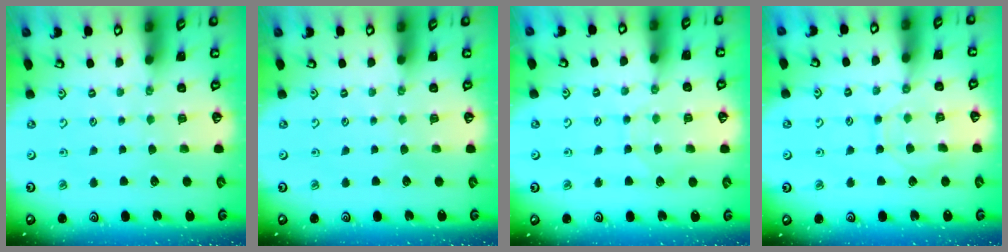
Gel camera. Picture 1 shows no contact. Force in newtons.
{"total": 0.0}
{"total": 5.7, "press": 5.7, "slide": 0.6}
{"total": 9.0, "press": 9.0, "slide": 1.0}